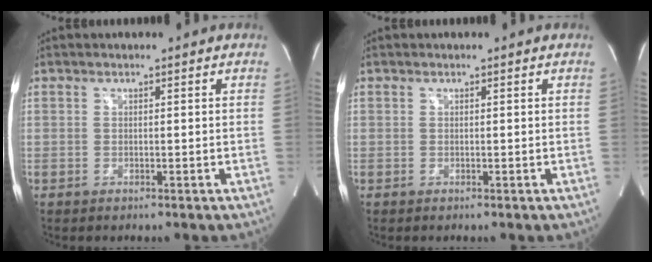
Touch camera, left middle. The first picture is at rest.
{"total": 0.0}